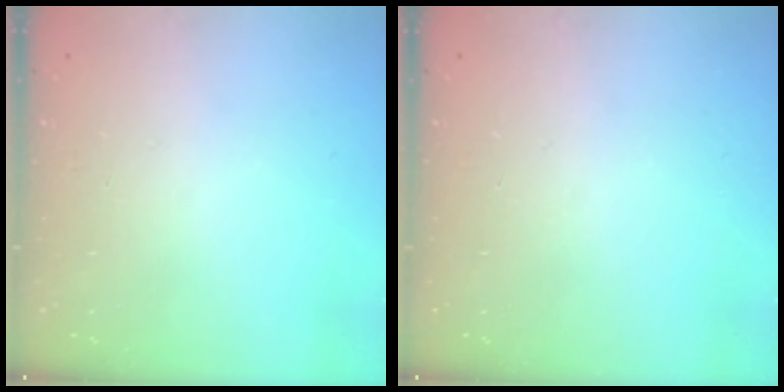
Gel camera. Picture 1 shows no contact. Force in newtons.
{"total": 0.0}